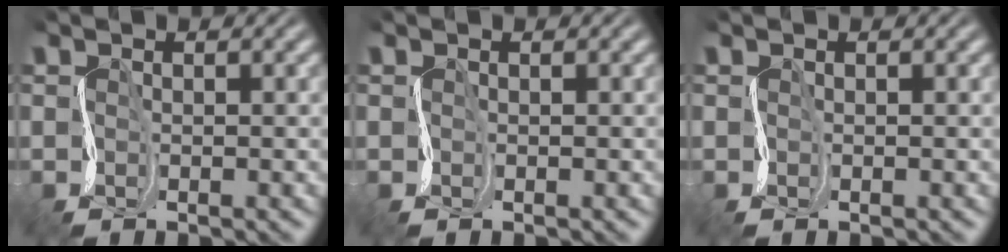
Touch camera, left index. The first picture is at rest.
{"total": 0.0}
{"total": 0.0}